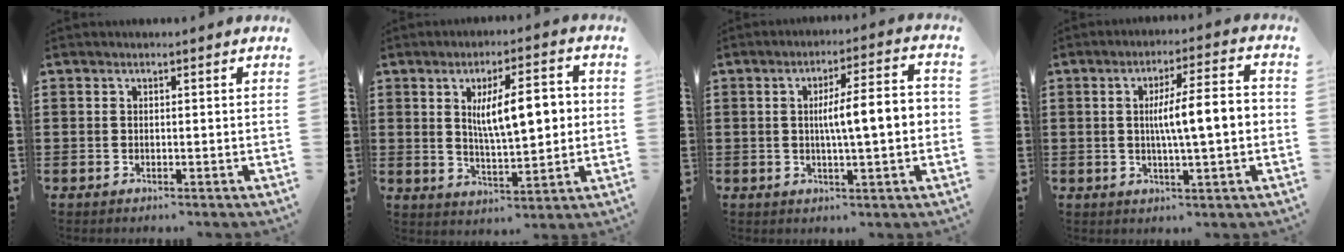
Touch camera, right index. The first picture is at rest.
{"total": 9.4, "force": [1.5, 3.3, 8.6], "torque": [-0.140, 0.001, 0.021]}
{"total": 7.8, "force": [0.0, 1.3, 7.7], "torque": [-0.130, 0.001, -0.008]}
{"total": 8.3, "force": [-0.1, 1.3, 8.2], "torque": [-0.139, 0.002, -0.009]}